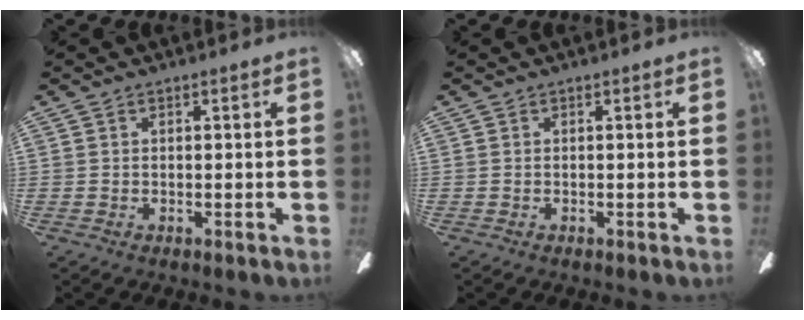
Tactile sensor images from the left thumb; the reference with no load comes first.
{"total": 0.0}